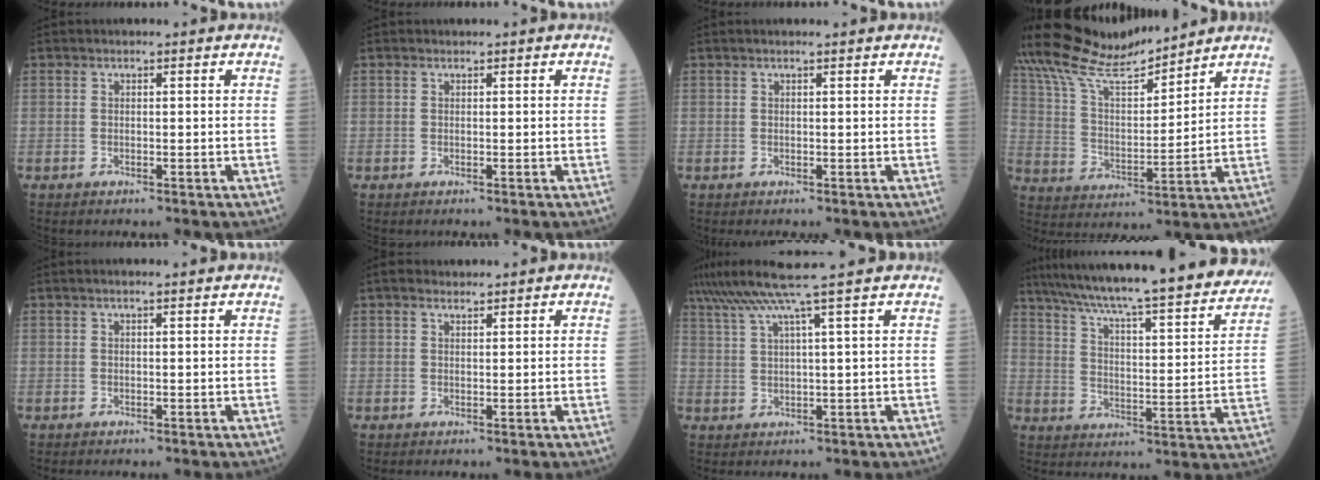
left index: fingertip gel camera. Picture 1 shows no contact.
{"total": 0.0}
{"total": 1.5, "force": [1.3, -0.2, 0.7], "torque": [-0.012, 0.010, 0.020]}
{"total": 12.6, "force": [11.9, 1.0, 4.1], "torque": [-0.092, 0.012, 0.229]}
{"total": 2.0, "force": [1.7, -0.2, 1.1], "torque": [-0.015, 0.013, 0.024]}
{"total": 1.5, "force": [1.4, 0.4, 0.4], "torque": [-0.015, 0.012, 0.026]}
{"total": 9.1, "force": [7.0, -2.4, 5.3], "torque": [-0.092, 0.018, 0.112]}
{"total": 31.1, "force": [27.1, 2.8, 14.9], "torque": [-0.239, -0.043, 0.359]}